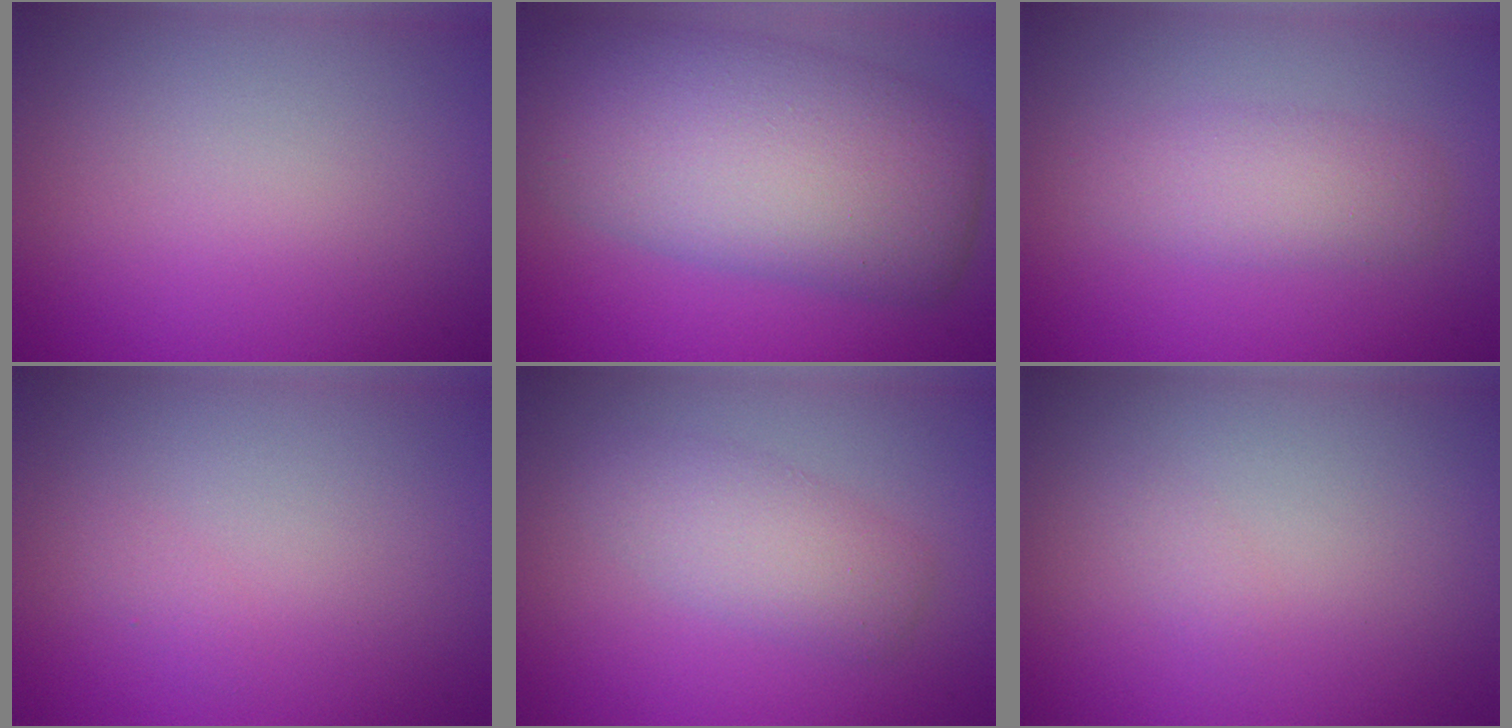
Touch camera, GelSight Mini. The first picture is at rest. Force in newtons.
{"total": 12.0, "press": 12.0, "slide": 0.5}
{"total": 2.8, "press": 2.8, "slide": 0.1}
{"total": 0.5, "press": 0.5, "slide": 0.0}
{"total": 3.2, "press": 3.2, "slide": 0.1}
{"total": 0.6, "press": 0.6, "slide": 0.1}